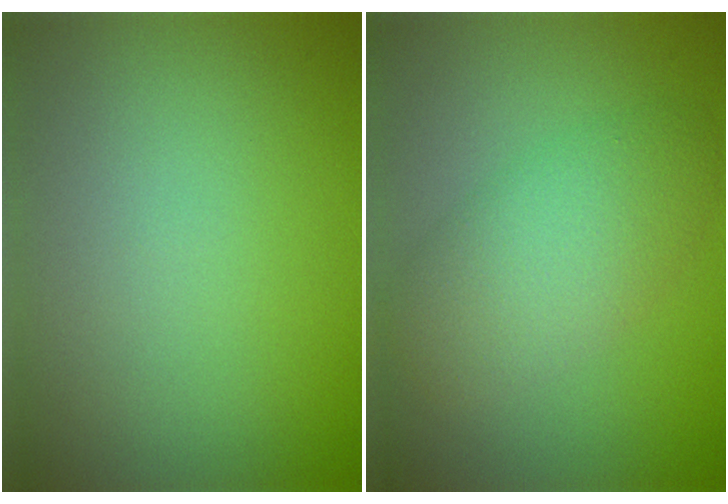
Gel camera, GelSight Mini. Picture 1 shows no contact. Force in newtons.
{"total": 5.0, "press": 5.0, "slide": 0.2}